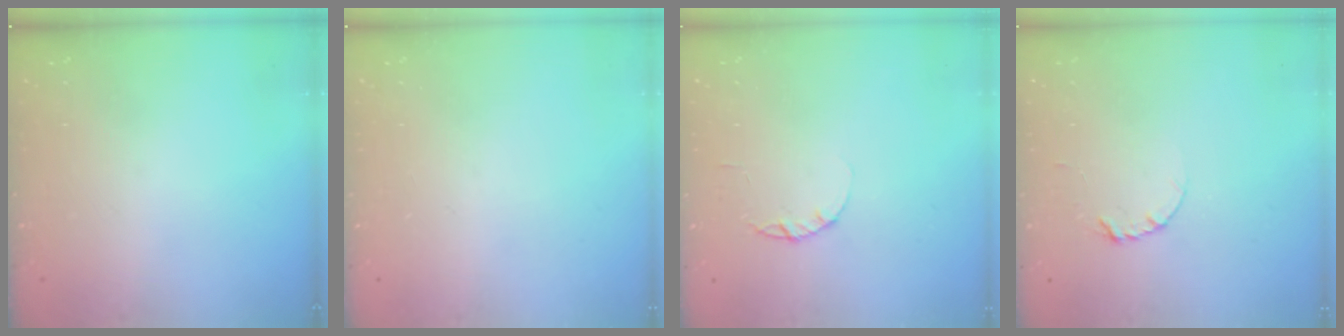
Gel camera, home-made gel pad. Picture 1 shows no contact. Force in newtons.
{"total": 0.0}
{"total": 2.2, "press": 2.2, "slide": 0.4}
{"total": 3.5, "press": 3.5, "slide": 0.4}